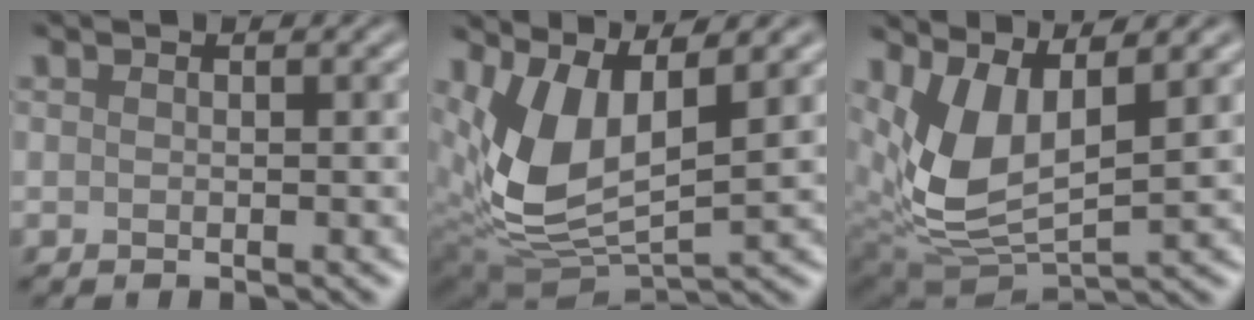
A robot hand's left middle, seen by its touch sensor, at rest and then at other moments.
{"total": 7.8, "force": [2.3, 3.9, 6.4], "torque": [-0.144, -0.014, 0.046]}
{"total": 7.1, "force": [2.2, 3.5, 5.7], "torque": [-0.131, -0.017, 0.045]}